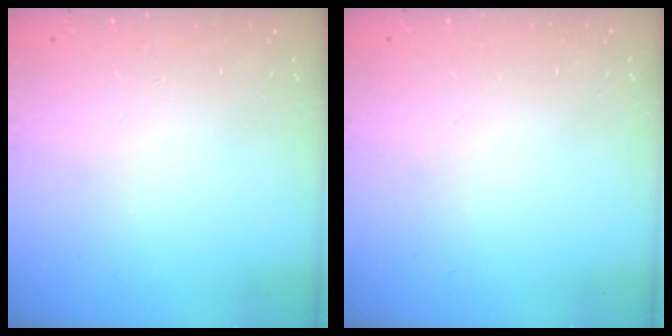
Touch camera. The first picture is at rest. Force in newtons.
{"total": 0.0}